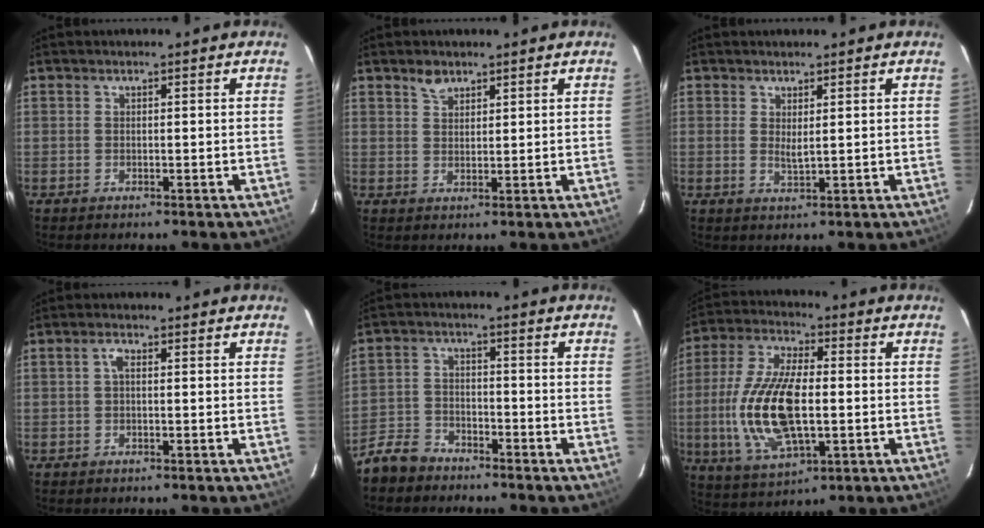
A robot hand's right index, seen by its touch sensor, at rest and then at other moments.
{"total": 2.7, "force": [2.0, 1.5, 0.9], "torque": [-0.013, 0.005, 0.037]}
{"total": 2.0, "force": [0.8, 0.4, 1.8], "torque": [-0.032, -0.004, 0.014]}
{"total": 1.4, "force": [0.0, 0.6, 1.3], "torque": [-0.026, 0.007, -0.001]}
{"total": 8.3, "force": [-6.6, 4.4, 2.4], "torque": [-0.074, 0.011, -0.127]}
{"total": 17.3, "force": [-2.0, 7.3, 15.6], "torque": [-0.327, -0.003, -0.031]}